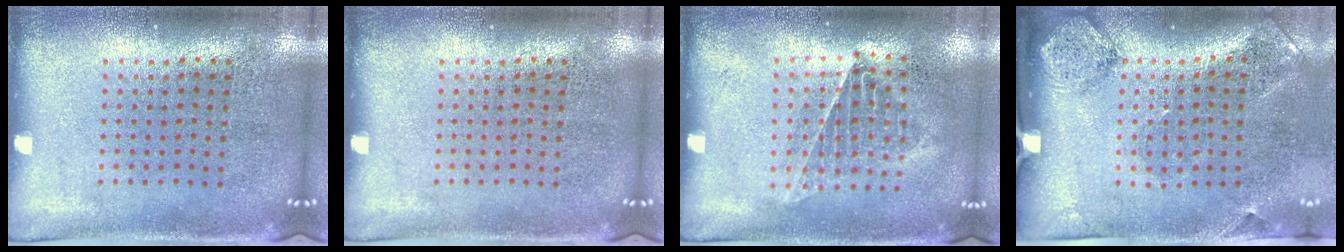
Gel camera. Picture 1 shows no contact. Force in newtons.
{"total": 0.0}
{"total": 0.9, "press": 0.9, "slide": 0.1}
{"total": 1.9, "press": 1.1, "slide": 1.5}